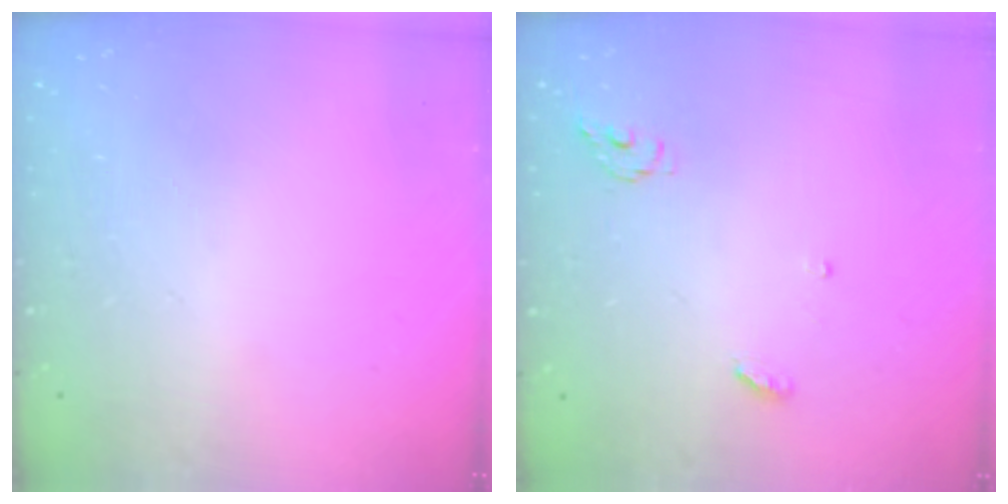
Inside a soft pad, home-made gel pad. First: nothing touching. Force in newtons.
{"total": 3.8, "press": 3.8, "slide": 0.3}